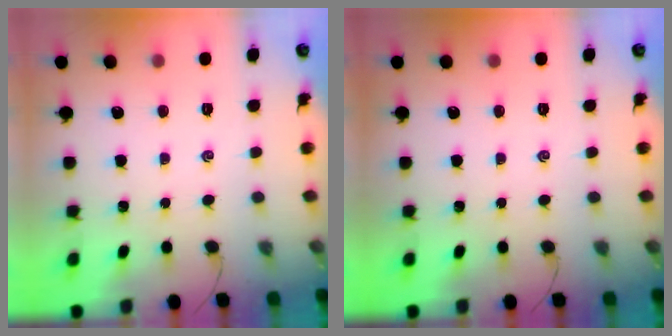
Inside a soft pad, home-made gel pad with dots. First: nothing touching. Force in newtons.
{"total": 0.0}